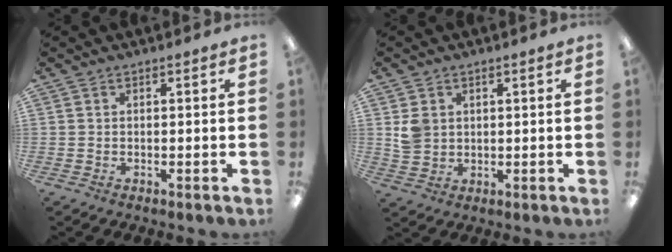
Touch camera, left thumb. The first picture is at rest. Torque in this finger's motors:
{"motor_torque": [0.26, 0.99, 0.79, -0.51, 0.00]}